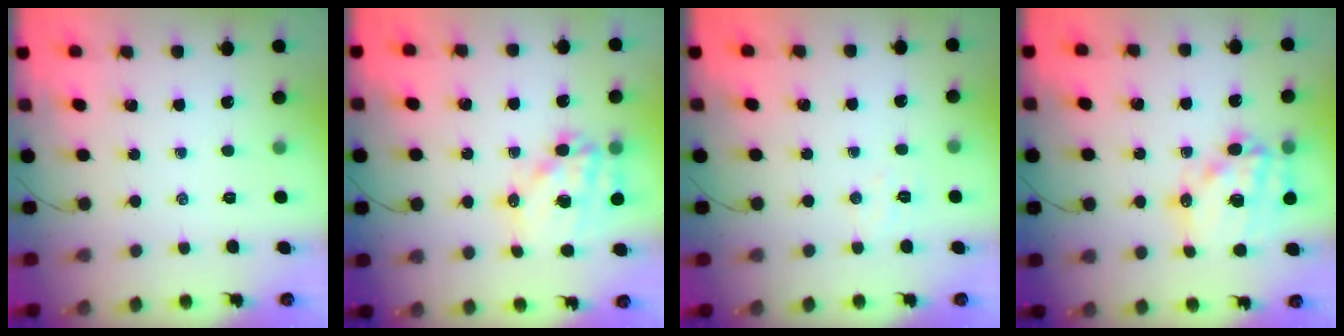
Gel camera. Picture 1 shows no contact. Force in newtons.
{"total": 14.5, "press": 14.2, "slide": 3.2}
{"total": 4.0, "press": 3.9, "slide": 0.8}
{"total": 16.3, "press": 15.9, "slide": 3.5}